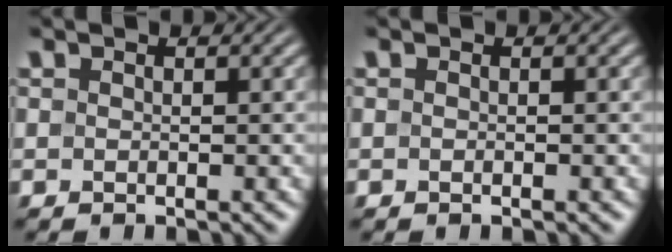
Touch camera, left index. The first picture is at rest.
{"total": 0.0}